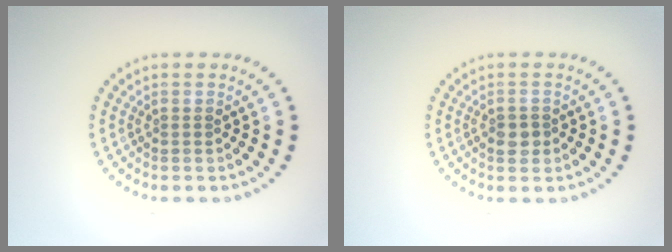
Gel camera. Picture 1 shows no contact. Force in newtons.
{"total": 1.5, "press": 1.5, "slide": 0.3}